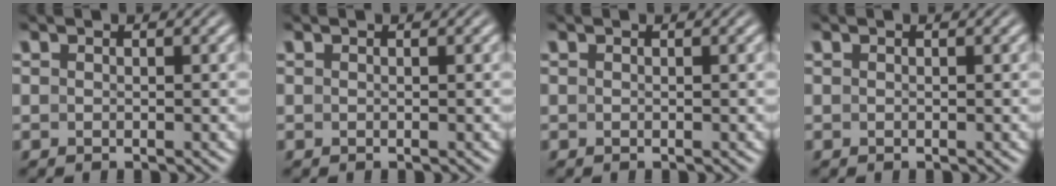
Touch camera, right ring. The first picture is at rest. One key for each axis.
{"total": 0.0}
{"total": 0.0}
{"total": 0.0}